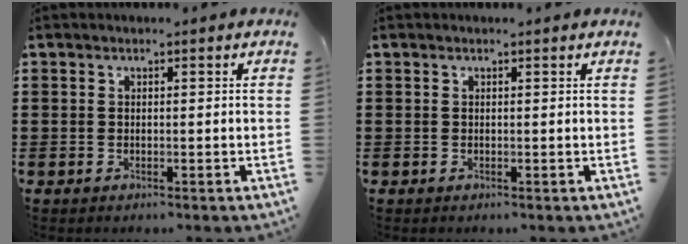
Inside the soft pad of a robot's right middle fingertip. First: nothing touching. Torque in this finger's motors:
{"motor_torque": [0.00, 0.00, 0.00, 0.00]}